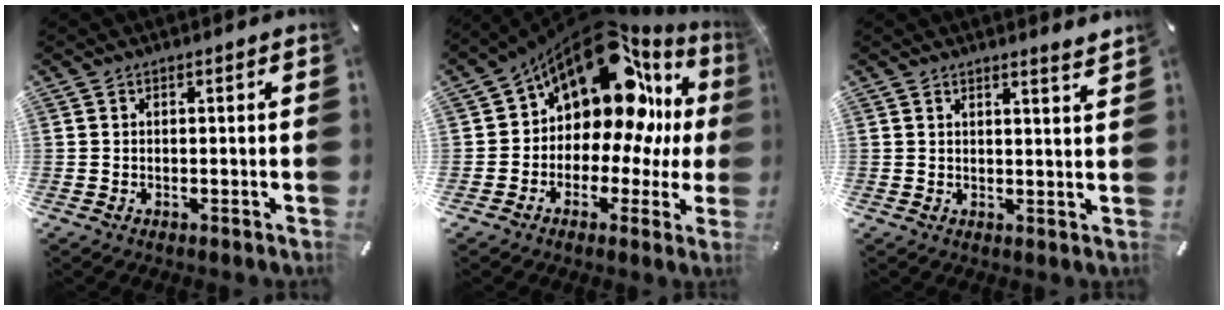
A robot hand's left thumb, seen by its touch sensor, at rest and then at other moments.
{"total": 20.4, "force": [10.3, 11.5, 13.3], "torque": [-0.218, -0.091, 0.166]}
{"total": 2.8, "force": [2.5, -0.5, 0.9], "torque": [-0.014, -0.021, 0.044]}